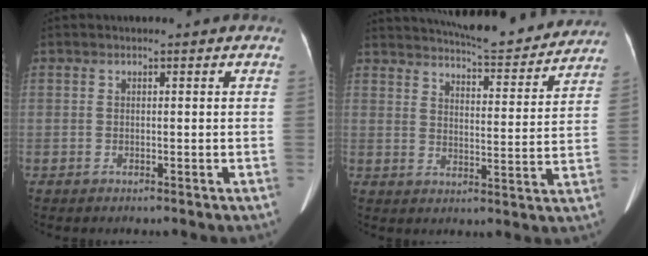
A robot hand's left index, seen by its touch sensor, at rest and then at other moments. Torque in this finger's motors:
{"motor_torque": [0.31, -0.56, 0.07, 0.06]}